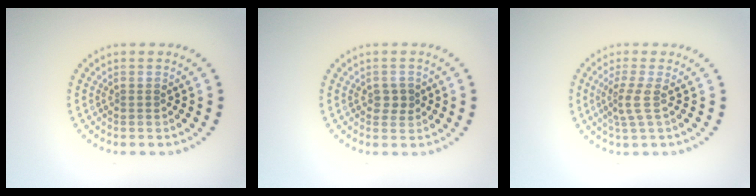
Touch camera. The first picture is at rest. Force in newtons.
{"total": 1.5, "press": 1.5, "slide": 0.3}
{"total": 2.4, "press": 1.7, "slide": 1.8}